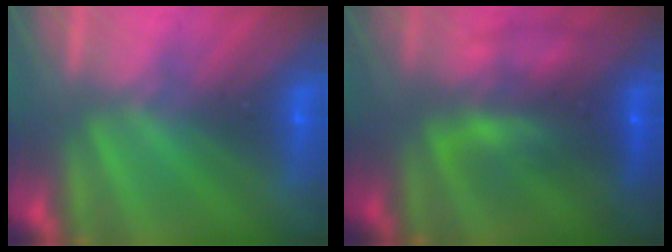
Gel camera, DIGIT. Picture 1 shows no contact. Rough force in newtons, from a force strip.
{"total": 7.3}